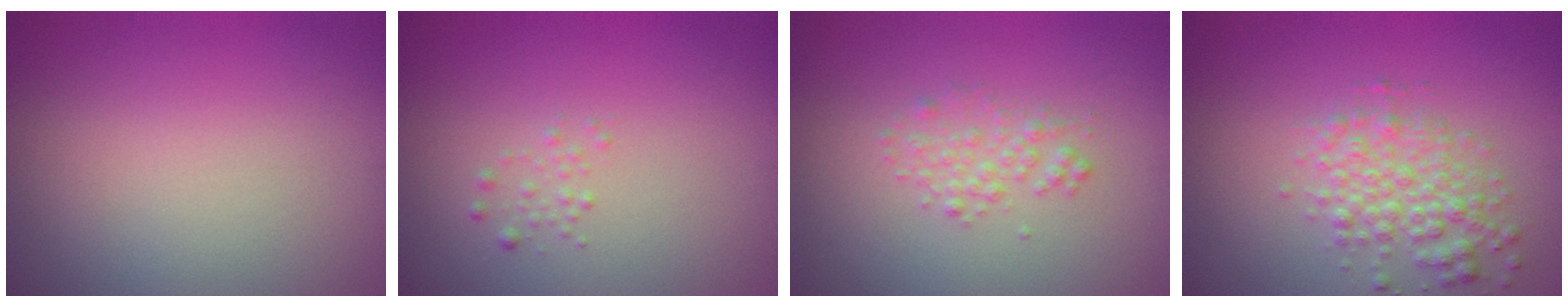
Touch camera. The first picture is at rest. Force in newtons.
{"total": 0.8, "press": 0.8, "slide": 0.0}
{"total": 1.5, "press": 1.5, "slide": 0.0}
{"total": 3.2, "press": 3.2, "slide": 0.0}